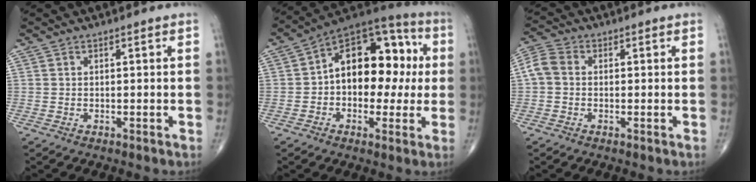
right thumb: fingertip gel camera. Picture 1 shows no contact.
{"total": 18.0, "force": [1.0, 11.6, 13.7], "torque": [-0.151, 0.047, 0.005]}
{"total": 4.9, "force": [0.0, 3.8, 3.1], "torque": [-0.068, 0.016, -0.009]}